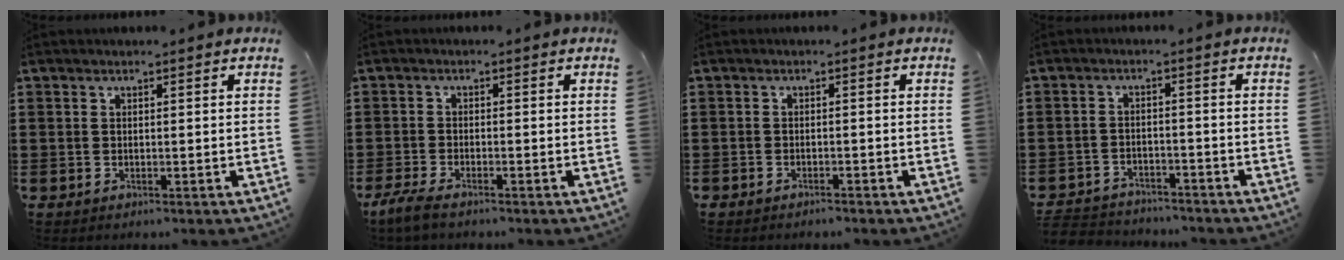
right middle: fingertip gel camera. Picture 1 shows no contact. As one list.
[{"total": 2.6, "force": [-2.0, 0.2, 1.6], "torque": [-0.041, -0.004, -0.043]}, {"total": 1.0, "force": [-1.0, 0.1, 0.1], "torque": [-0.005, 0.000, -0.021]}, {"total": 3.1, "force": [-3.0, 0.7, -0.1], "torque": [-0.006, 0.001, -0.066]}]